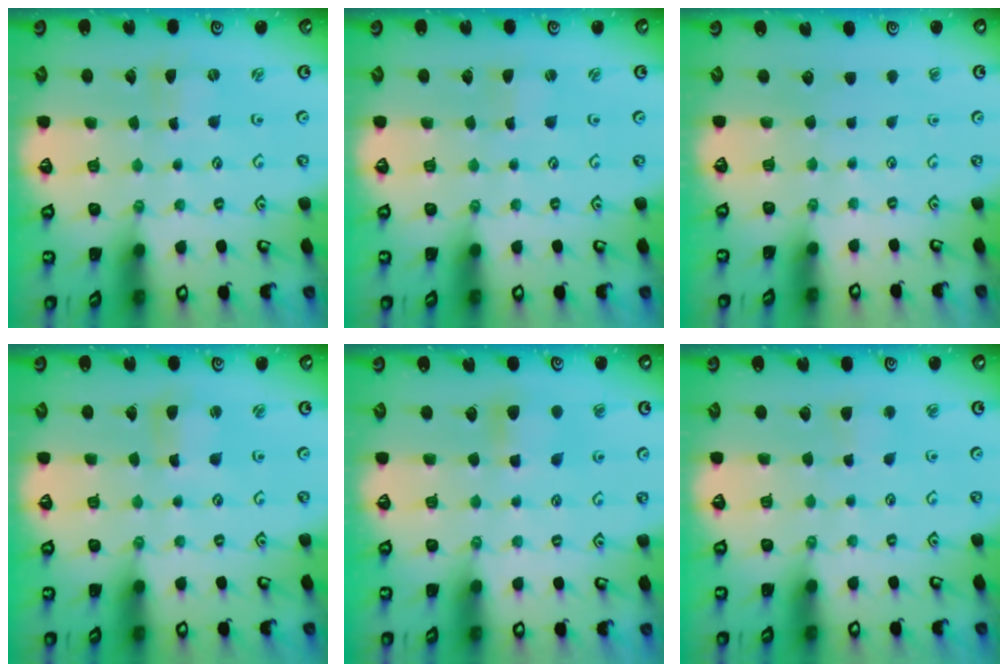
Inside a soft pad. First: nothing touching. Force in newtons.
{"total": 0.0}
{"total": 0.0}
{"total": 3.3, "press": 3.3, "slide": 0.3}
{"total": 5.5, "press": 5.5, "slide": 0.8}
{"total": 2.1, "press": 2.1, "slide": 0.5}